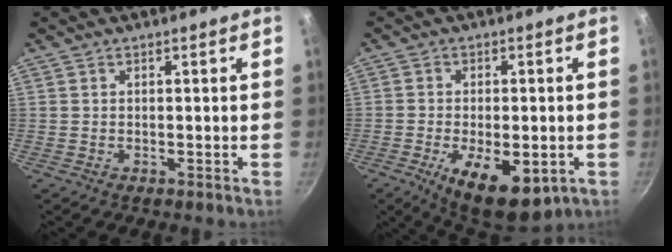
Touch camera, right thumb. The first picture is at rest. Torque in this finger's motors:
{"motor_torque": [-0.17, 0.55, 0.02, -0.02, 0.20]}